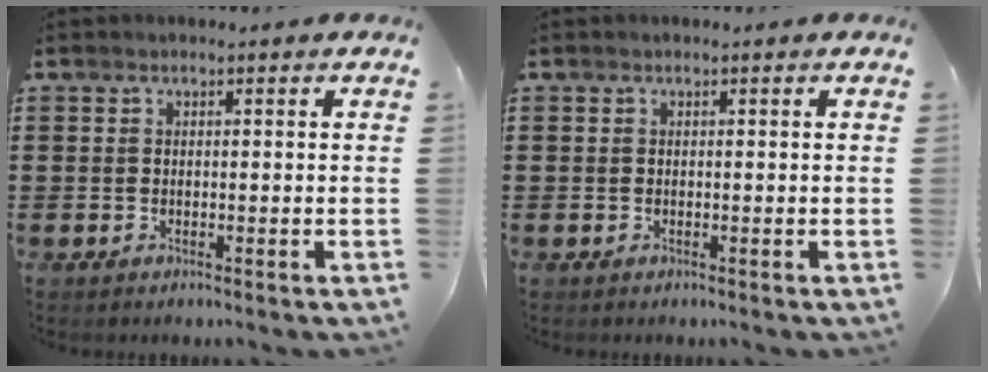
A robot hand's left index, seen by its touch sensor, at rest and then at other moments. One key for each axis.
{"total": 0.0}